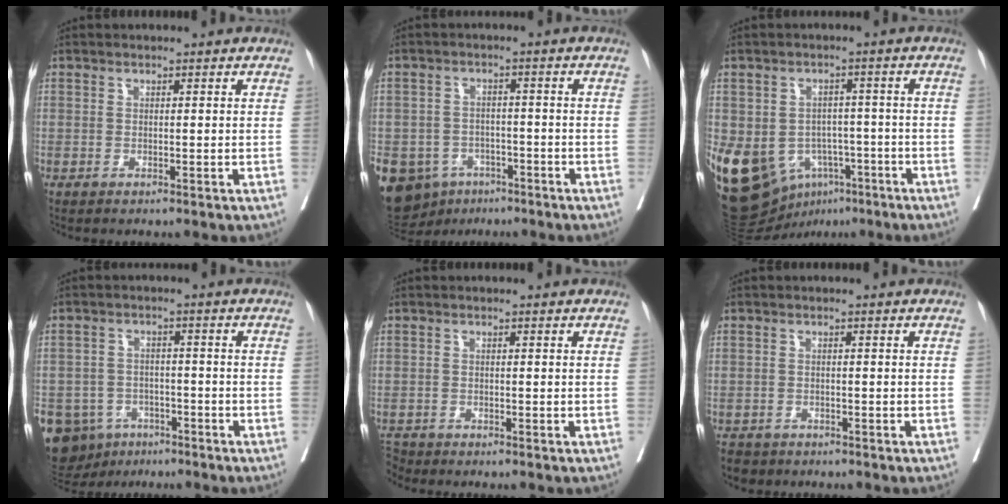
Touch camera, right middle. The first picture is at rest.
{"total": 14.9, "force": [-7.8, 11.6, 5.3], "torque": [-0.142, 0.011, -0.101]}
{"total": 14.6, "force": [-6.5, 10.9, 7.2], "torque": [-0.142, 0.016, -0.088]}
{"total": 13.4, "force": [-7.3, 10.4, 4.2], "torque": [-0.112, 0.012, -0.097]}
{"total": 1.7, "force": [-1.6, 0.1, -0.3], "torque": [0.005, -0.010, -0.030]}
{"total": 3.2, "force": [-2.6, 1.8, 0.1], "torque": [-0.004, 0.002, -0.041]}